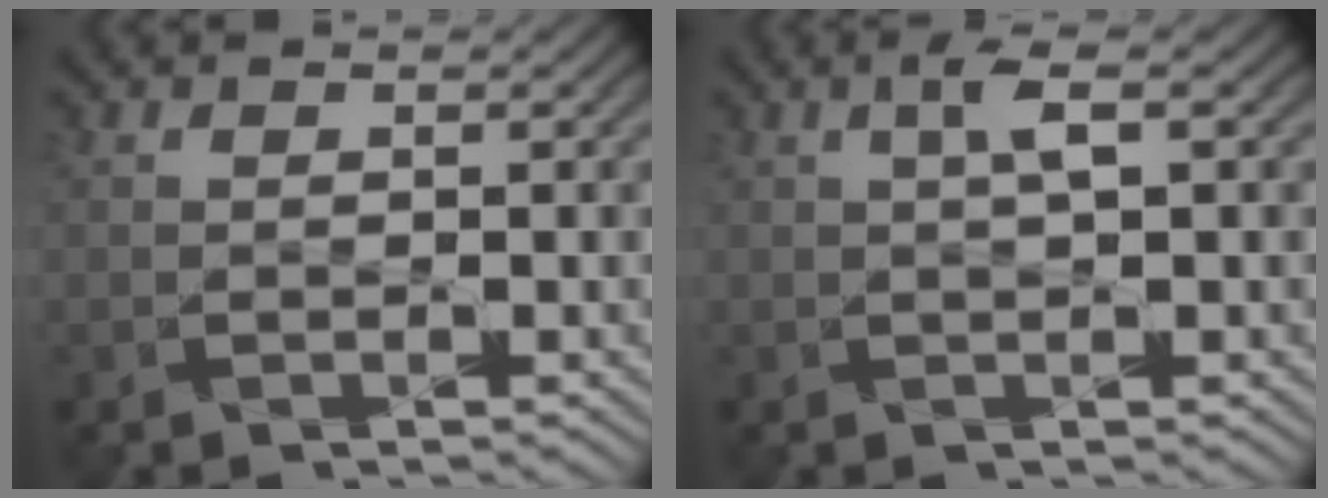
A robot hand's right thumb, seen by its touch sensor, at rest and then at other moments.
{"total": 2.5, "force": [0.8, 0.1, 2.4], "torque": [-0.054, 0.011, 0.014]}